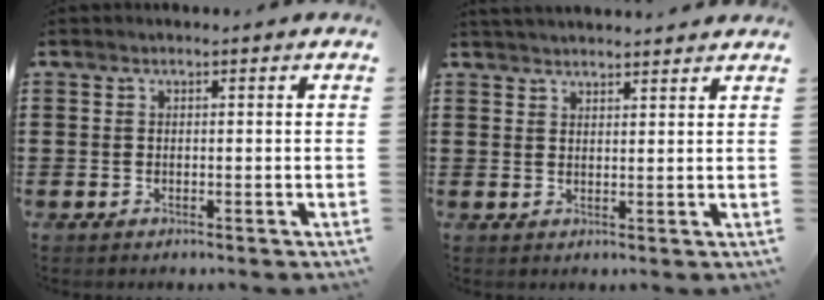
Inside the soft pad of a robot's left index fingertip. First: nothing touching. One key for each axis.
{"total": 2.3, "fx": 2.3, "fy": -0.1, "fz": 0.0, "tx": -0.007, "ty": -0.003, "tz": 0.043}